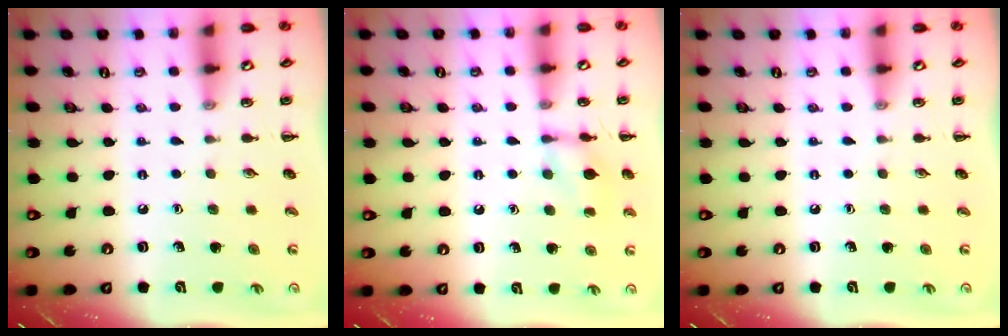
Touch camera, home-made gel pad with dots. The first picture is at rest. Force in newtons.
{"total": 9.5, "press": 9.5, "slide": 0.9}
{"total": 0.0}